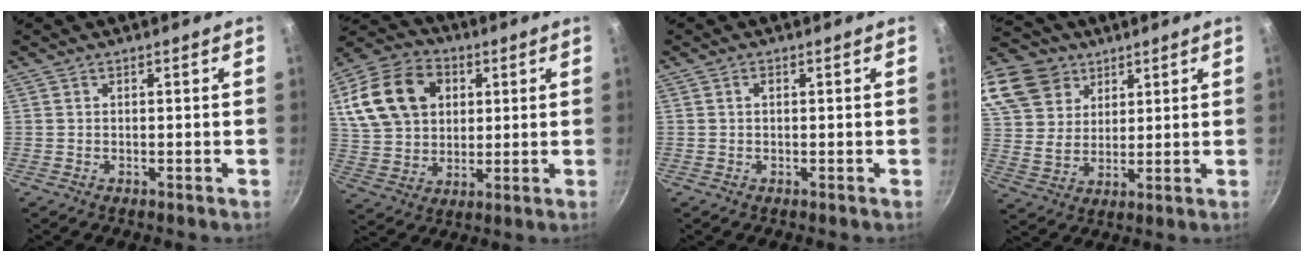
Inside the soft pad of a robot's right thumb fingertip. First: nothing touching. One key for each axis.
{"total": 18.0, "fx": 5.2, "fy": 13.4, "fz": 10.8, "tx": -0.184, "ty": 0.008, "tz": 0.092}
{"total": 0.7, "fx": 0.1, "fy": 0.4, "fz": 0.5, "tx": -0.009, "ty": 0.004, "tz": 0.002}
{"total": 21.1, "fx": 12.3, "fy": 15.0, "fz": 8.2, "tx": -0.188, "ty": 0.002, "tz": 0.236}